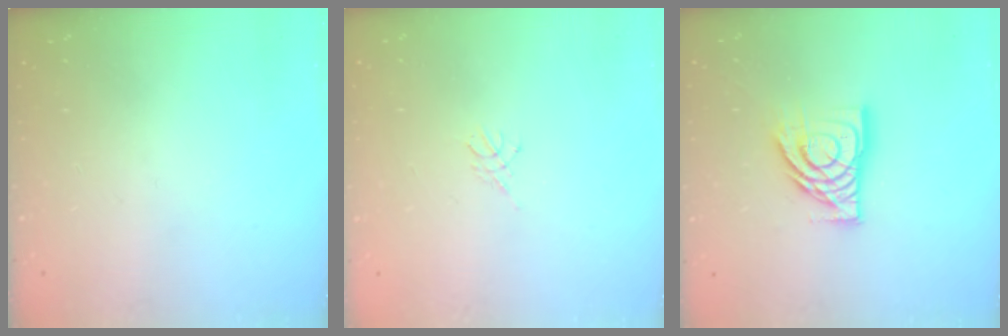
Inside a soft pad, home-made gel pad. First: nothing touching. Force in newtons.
{"total": 3.0, "press": 2.9, "slide": 0.6}
{"total": 13.3, "press": 13.3, "slide": 1.2}